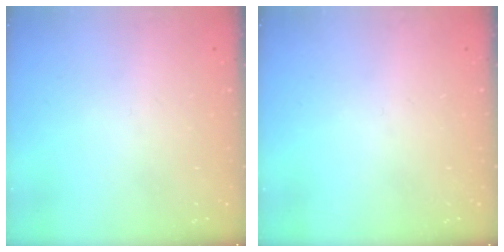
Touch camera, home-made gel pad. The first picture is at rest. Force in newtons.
{"total": 0.0}